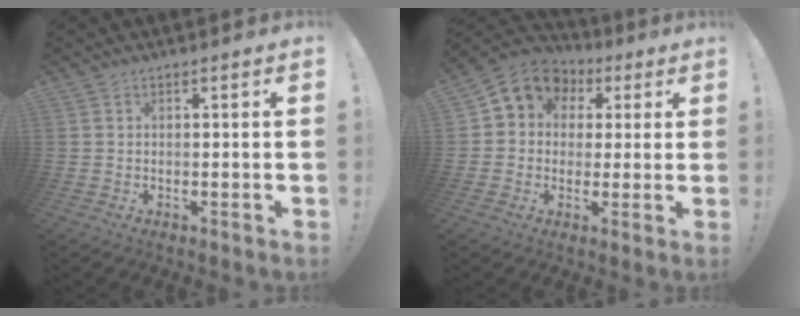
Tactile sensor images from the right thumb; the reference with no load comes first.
{"total": 9.4, "force": [3.3, 8.1, 3.5], "torque": [-0.051, -0.011, 0.066]}